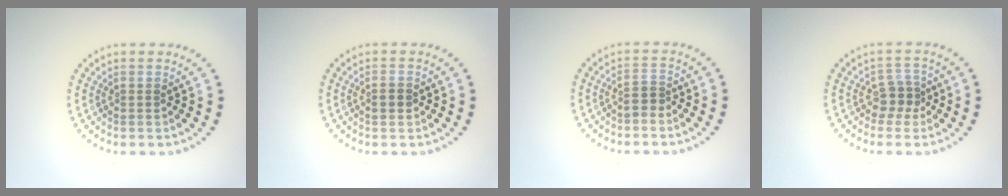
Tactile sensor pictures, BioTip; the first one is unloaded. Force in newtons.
{"total": 1.3, "press": 1.3, "slide": 0.1}
{"total": 1.1, "press": 0.9, "slide": 0.7}
{"total": 2.0, "press": 1.6, "slide": 1.2}